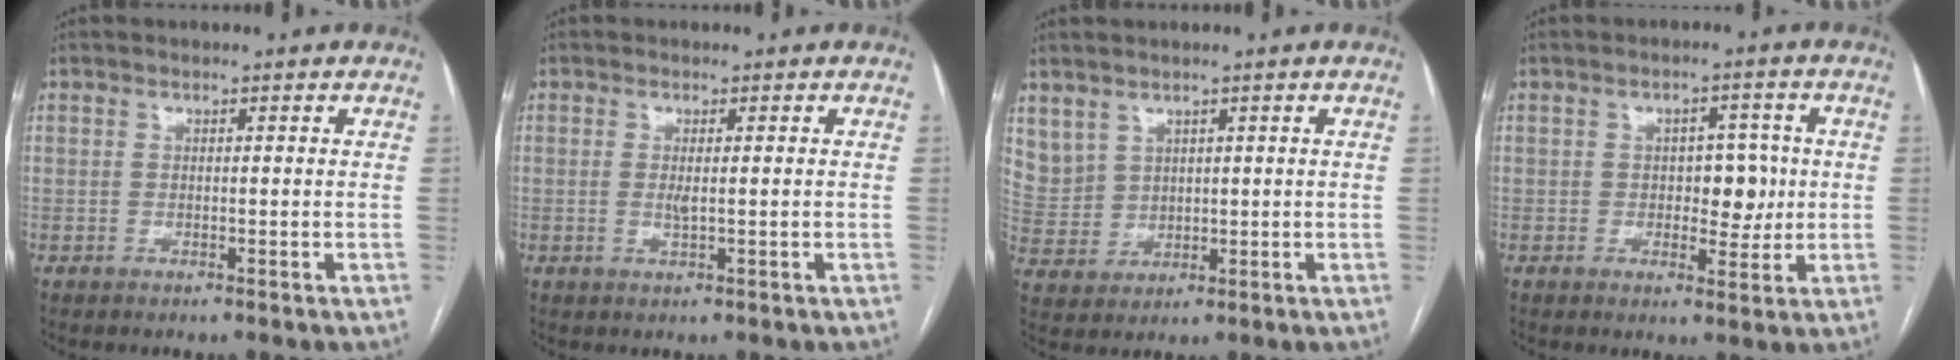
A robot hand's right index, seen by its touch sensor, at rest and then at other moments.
{"total": 1.7, "force": [-0.1, 0.3, 1.7], "torque": [-0.036, -0.004, 0.001]}
{"total": 6.6, "force": [3.9, 5.3, 1.0], "torque": [-0.033, 0.013, 0.098]}
{"total": 5.3, "force": [0.0, 2.8, 4.5], "torque": [-0.053, 0.008, 0.005]}